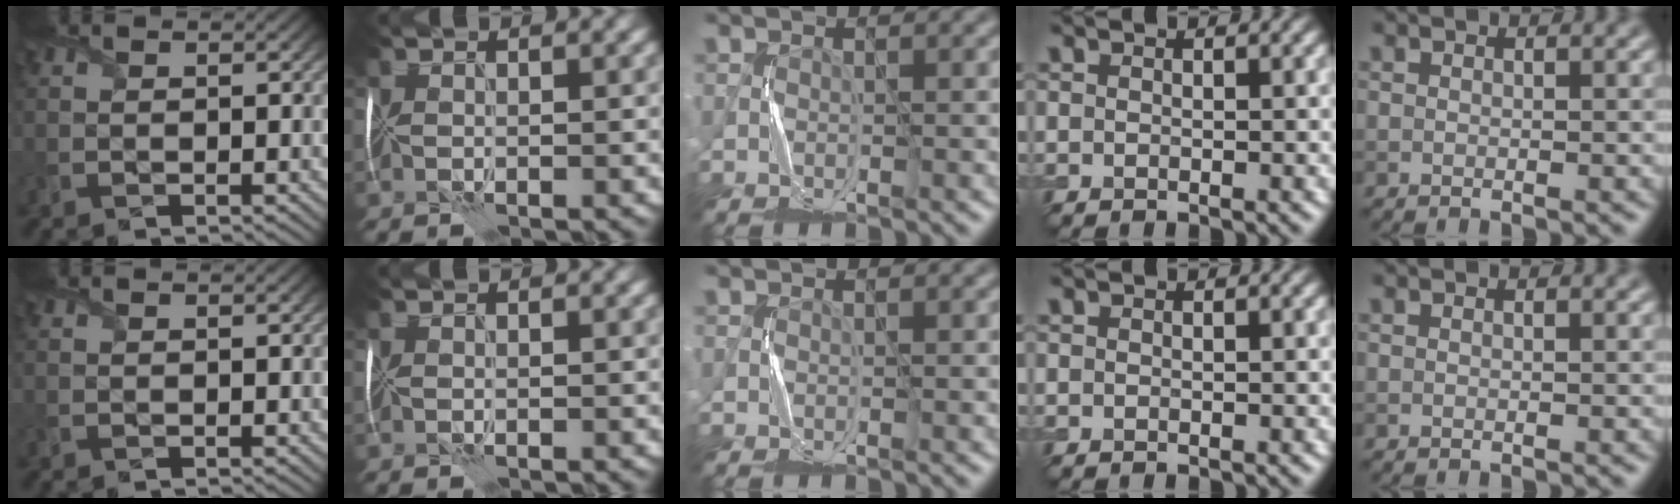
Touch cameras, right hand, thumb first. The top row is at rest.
{}